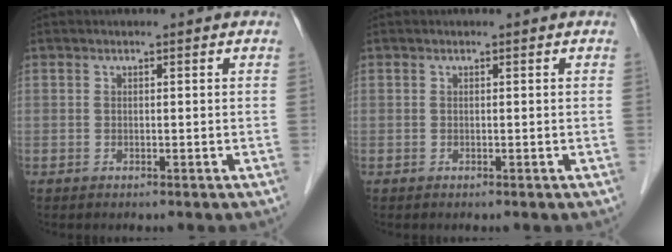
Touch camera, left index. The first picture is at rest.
{"total": 0.0}